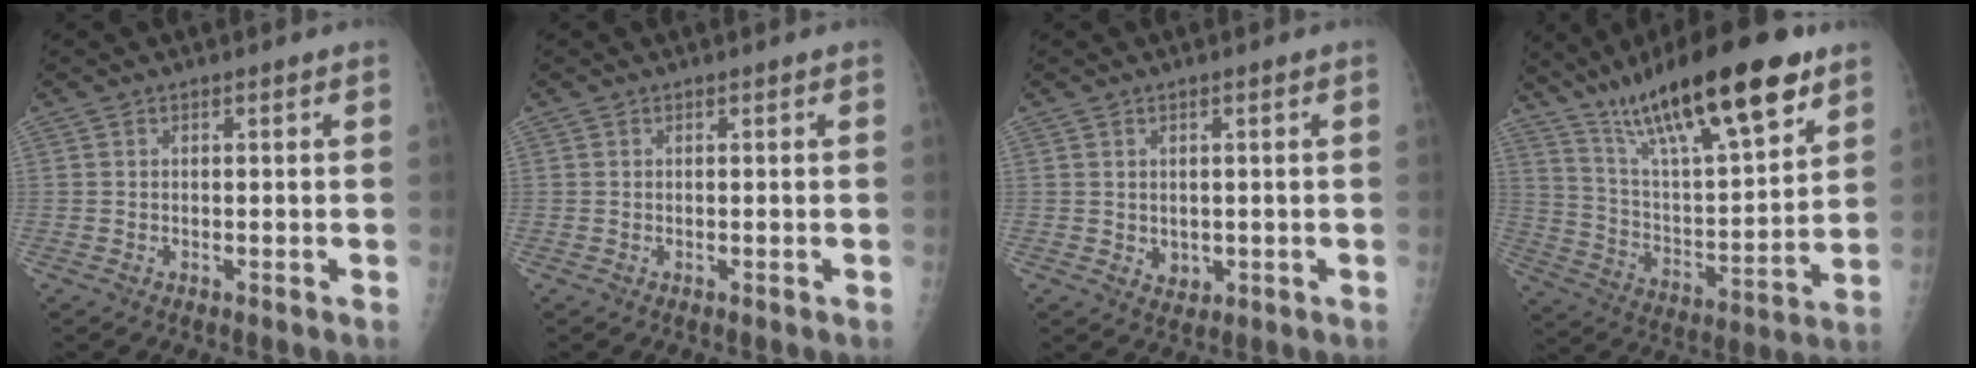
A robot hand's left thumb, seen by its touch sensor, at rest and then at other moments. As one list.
[{"total": 0.0}, {"total": 2.6, "force": [-0.1, 2.1, 1.5], "torque": [-0.014, -0.003, 0.008]}, {"total": 26.4, "force": [16.5, 6.8, 19.4], "torque": [-0.303, -0.046, 0.282]}]